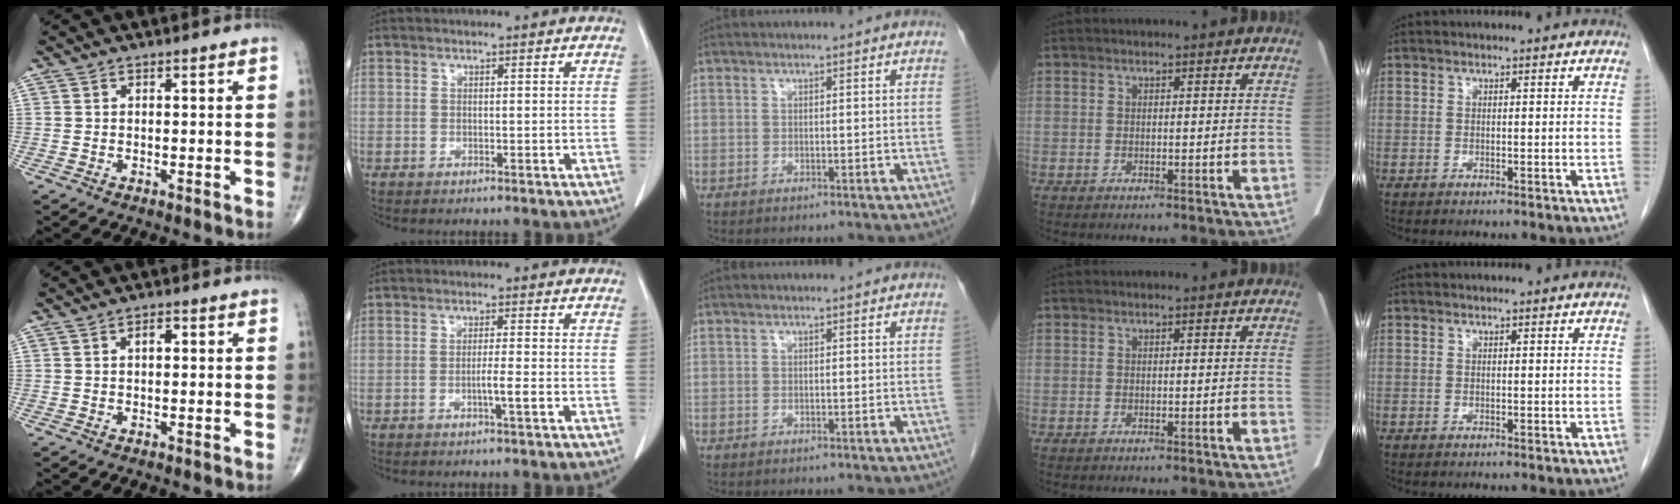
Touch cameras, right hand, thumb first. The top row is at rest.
{"thumb": {"total": 1.8, "force": [0.3, 0.9, 1.5], "torque": [-0.020, 0.005, 0.002]}, "index": {"total": 2.6, "force": [-1.0, -0.3, 2.4], "torque": [-0.043, -0.002, -0.018]}}